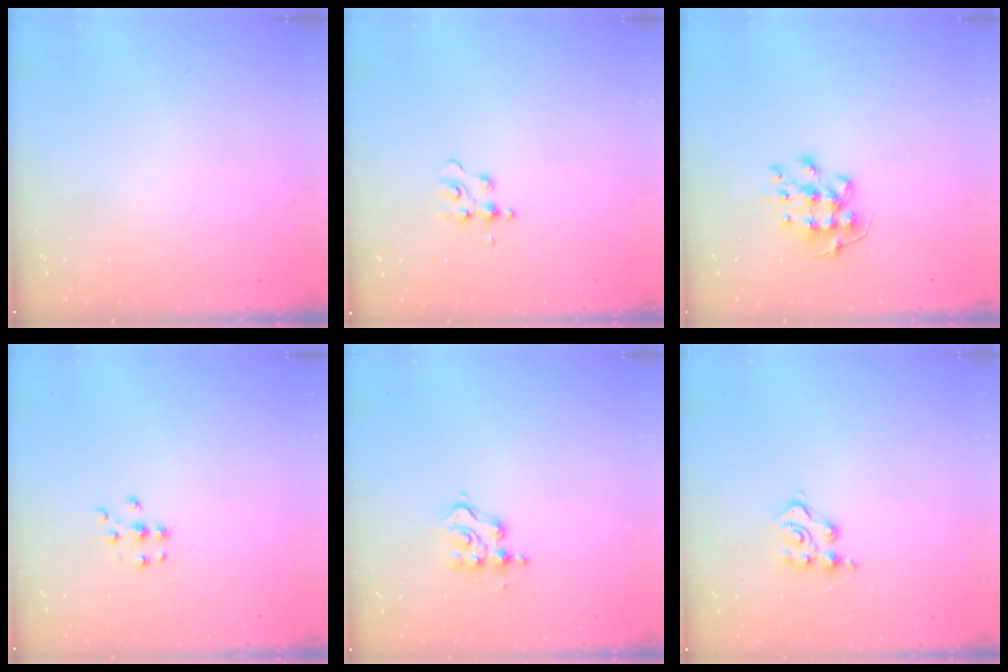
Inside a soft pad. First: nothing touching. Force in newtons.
{"total": 5.7, "press": 5.7, "slide": 0.1}
{"total": 8.0, "press": 8.0, "slide": 0.3}
{"total": 6.2, "press": 6.1, "slide": 0.8}
{"total": 6.6, "press": 6.6, "slide": 0.3}
{"total": 4.9, "press": 4.9, "slide": 0.2}